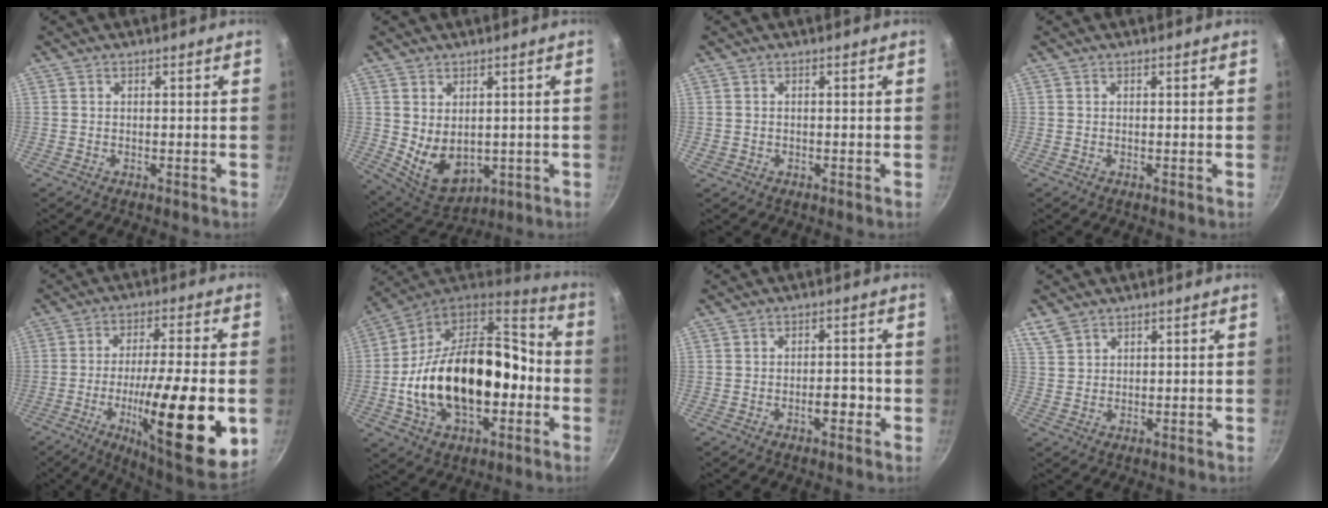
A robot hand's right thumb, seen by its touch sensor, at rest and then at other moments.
{"total": 9.2, "force": [0.3, 6.5, 6.5], "torque": [-0.087, -0.022, 0.034]}
{"total": 0.7, "force": [-0.2, 0.6, 0.2], "torque": [-0.004, 0.002, 0.000]}
{"total": 0.0}
{"total": 24.6, "force": [-6.1, 5.8, 23.1], "torque": [-0.333, 0.006, -0.092]}
{"total": 27.0, "force": [-4.2, 16.5, 21.0], "torque": [-0.345, 0.060, -0.068]}
{"total": 3.5, "force": [-1.4, 1.7, 2.7], "torque": [-0.021, 0.017, -0.019]}
{"total": 3.6, "force": [2.6, 2.1, 1.2], "torque": [-0.020, -0.001, 0.056]}